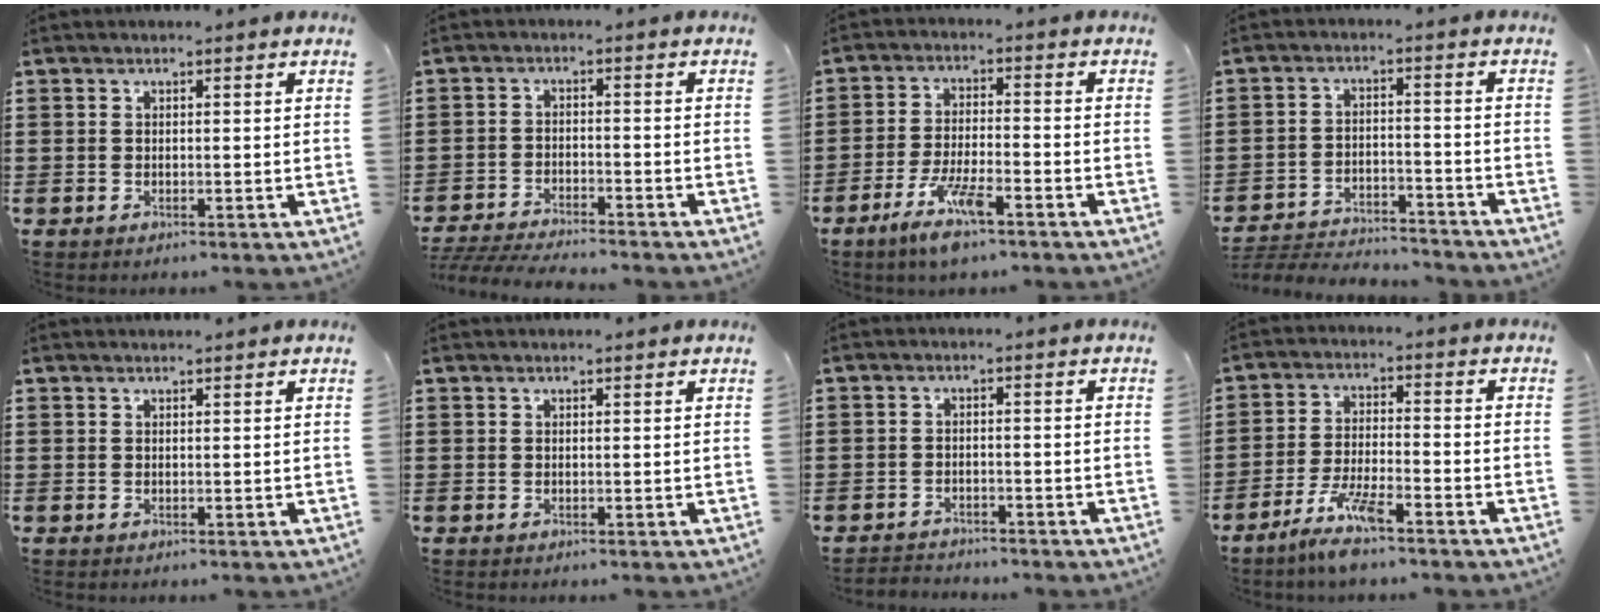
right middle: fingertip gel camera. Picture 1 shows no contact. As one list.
[{"total": 4.3, "force": [-4.2, 0.0, 1.0], "torque": [-0.032, -0.011, -0.087]}, {"total": 7.8, "force": [-4.6, 1.5, 6.1], "torque": [-0.128, -0.013, -0.085]}, {"total": 4.3, "force": [-4.2, 0.5, 0.7], "torque": [-0.023, 0.000, -0.090]}, {"total": 0.7, "force": [0.7, -0.2, 0.1], "torque": [-0.004, -0.003, 0.014]}, {"total": 0.5, "force": [0.5, -0.2, 0.1], "torque": [-0.003, -0.001, 0.010]}, {"total": 2.2, "force": [-2.1, 0.3, -0.3], "torque": [-0.003, -0.001, -0.048]}, {"total": 6.7, "force": [-4.9, 0.7, 4.6], "torque": [-0.100, -0.012, -0.092]}]